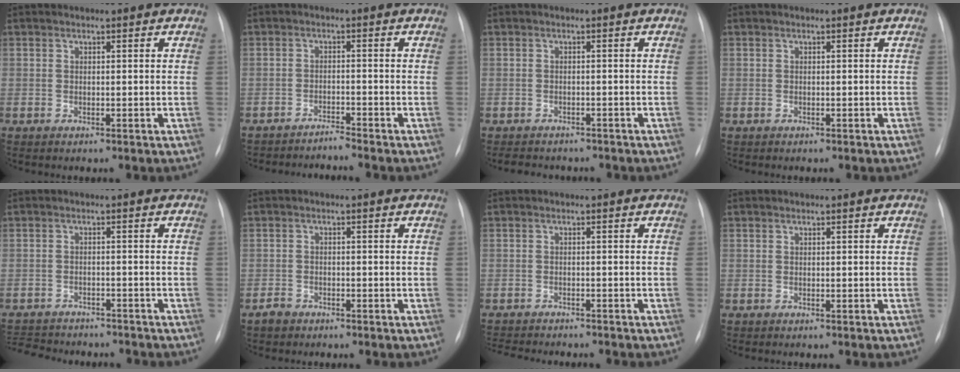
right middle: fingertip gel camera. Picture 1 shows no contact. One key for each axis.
{"total": 2.8, "fx": -2.6, "fy": -1.1, "fz": -0.5, "tx": 0.015, "ty": -0.011, "tz": -0.043}
{"total": 6.6, "fx": -5.8, "fy": 2.5, "fz": 2.0, "tx": -0.028, "ty": 0.001, "tz": -0.073}
{"total": 0.0}
{"total": 12.5, "fx": -11.2, "fy": 4.1, "fz": 3.8, "tx": -0.085, "ty": 0.004, "tz": -0.147}
{"total": 1.8, "fx": -1.4, "fy": 1.1, "fz": 0.4, "tx": -0.013, "ty": 0.001, "tz": -0.025}
{"total": 10.2, "fx": -9.3, "fy": 2.2, "fz": 3.6, "tx": -0.060, "ty": -0.006, "tz": -0.123}
{"total": 0.0}